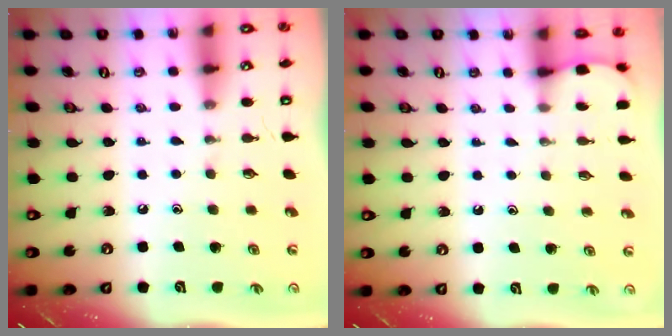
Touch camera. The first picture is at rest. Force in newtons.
{"total": 1.7, "press": 1.6, "slide": 0.2}